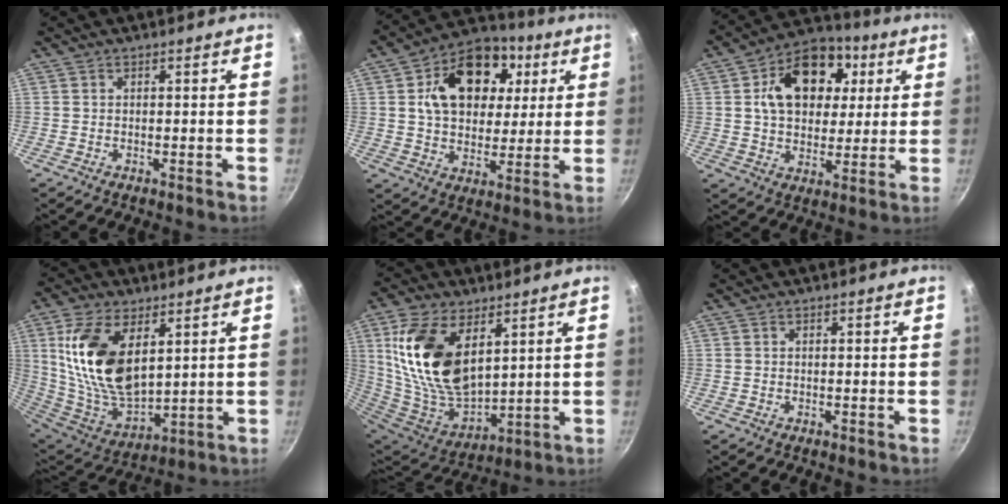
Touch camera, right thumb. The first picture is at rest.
{"total": 19.4, "force": [5.6, 13.8, 12.4], "torque": [-0.173, 0.007, 0.081]}
{"total": 18.0, "force": [4.9, 12.8, 11.6], "torque": [-0.153, 0.008, 0.067]}
{"total": 19.7, "force": [6.0, 10.8, 15.3], "torque": [-0.279, -0.039, 0.130]}
{"total": 21.3, "force": [7.4, 12.0, 16.0], "torque": [-0.296, -0.049, 0.156]}
{"total": 0.0}